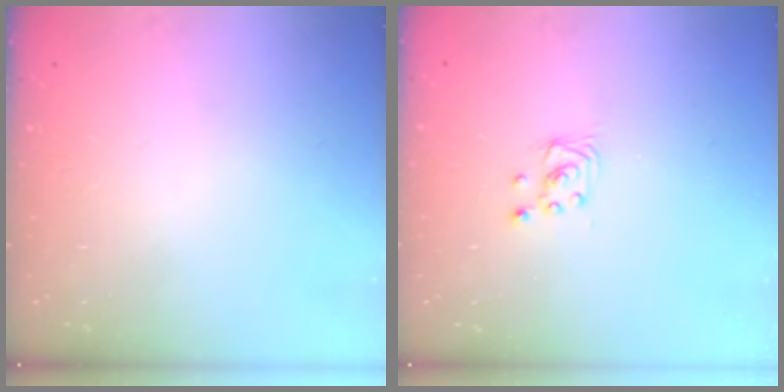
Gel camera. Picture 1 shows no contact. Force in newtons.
{"total": 2.5, "press": 2.5, "slide": 0.2}